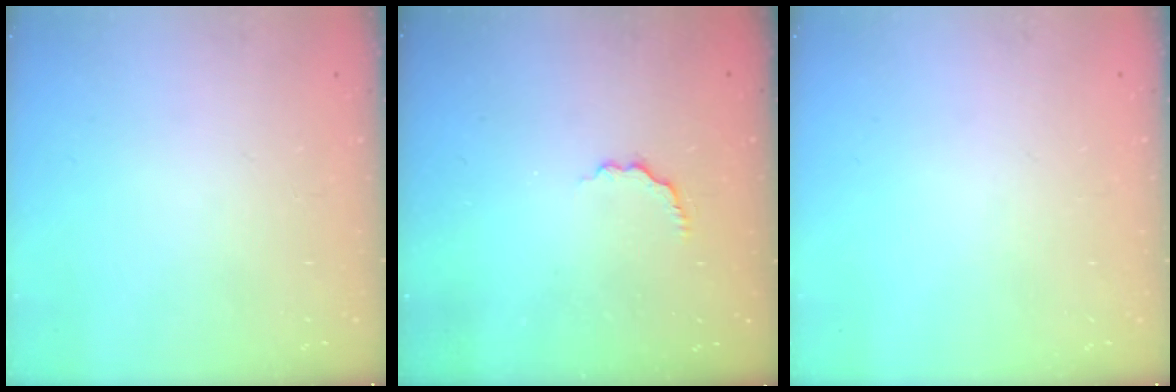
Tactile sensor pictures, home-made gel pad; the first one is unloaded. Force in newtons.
{"total": 2.8, "press": 2.6, "slide": 0.9}
{"total": 0.0}